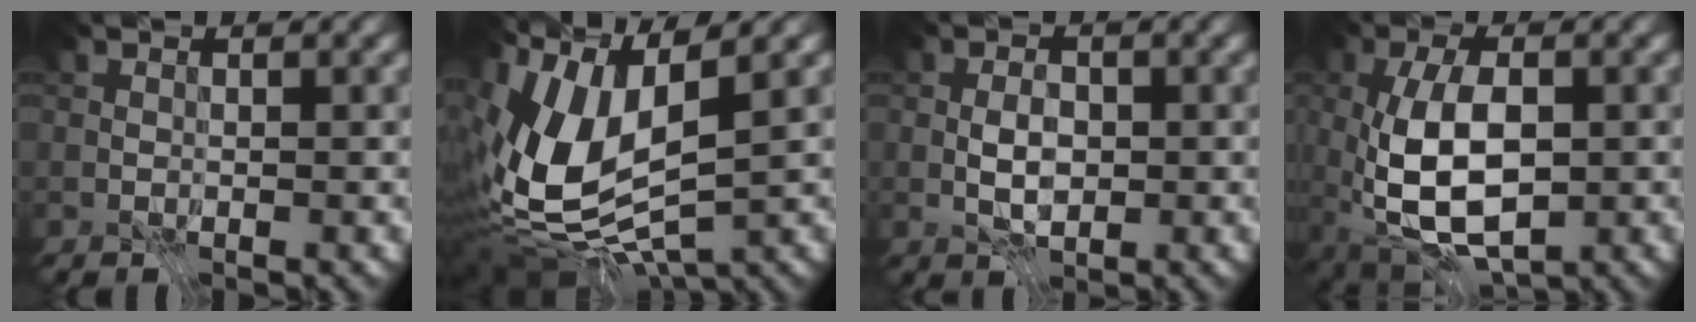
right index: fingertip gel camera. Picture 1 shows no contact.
{"total": 12.9, "force": [0.6, 6.1, 11.3], "torque": [-0.256, -0.003, 0.014]}
{"total": 2.2, "force": [-0.9, 1.1, 1.7], "torque": [-0.027, 0.000, -0.020]}
{"total": 8.7, "force": [-1.7, 4.1, 7.5], "torque": [-0.153, -0.005, -0.036]}